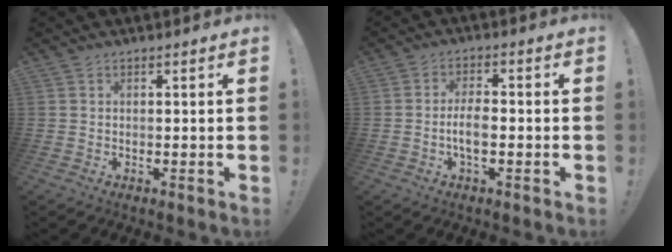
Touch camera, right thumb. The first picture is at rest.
{"total": 5.5, "force": [-1.5, 1.9, 4.9], "torque": [-0.097, 0.002, -0.028]}